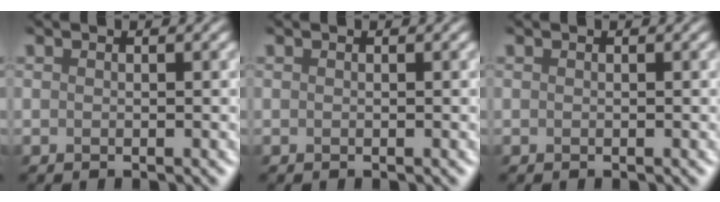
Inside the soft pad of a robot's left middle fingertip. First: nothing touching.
{"total": 0.0}
{"total": 0.0}